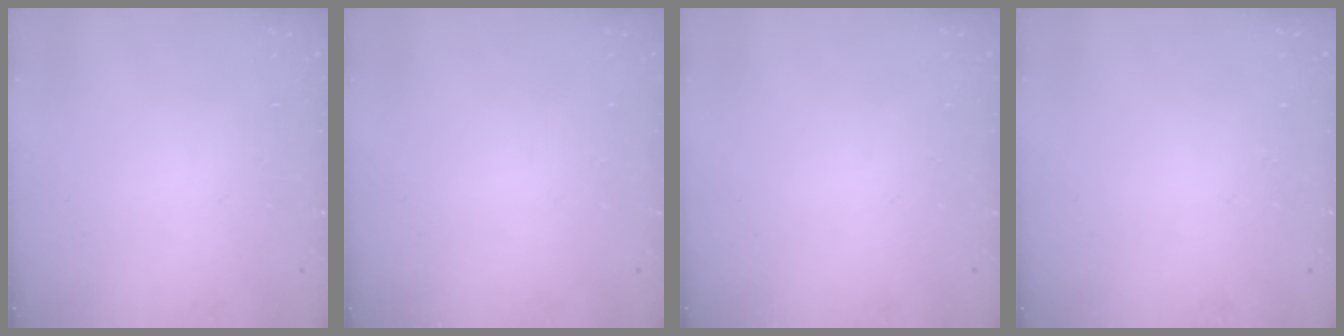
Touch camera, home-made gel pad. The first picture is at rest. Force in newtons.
{"total": 0.0}
{"total": 0.0}
{"total": 0.0}